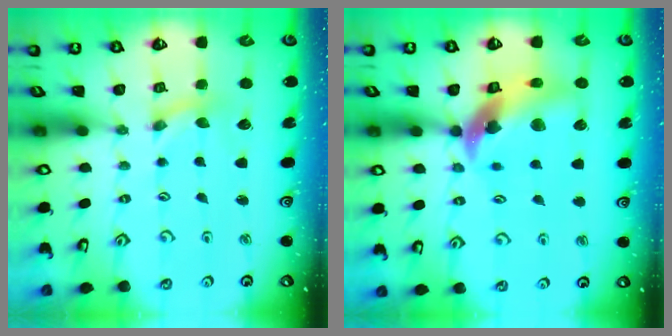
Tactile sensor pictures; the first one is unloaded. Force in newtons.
{"total": 14.2, "press": 14.0, "slide": 2.0}